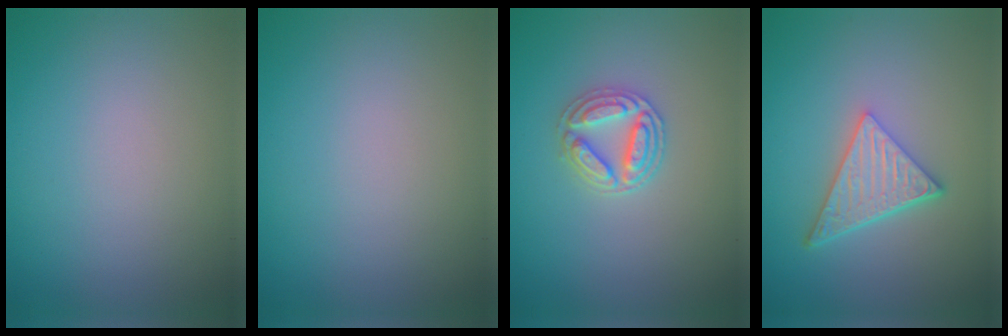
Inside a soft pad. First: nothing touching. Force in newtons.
{"total": 0.0}
{"total": 3.2, "press": 2.9, "slide": 1.3}
{"total": 4.9, "press": 3.5, "slide": 3.3}